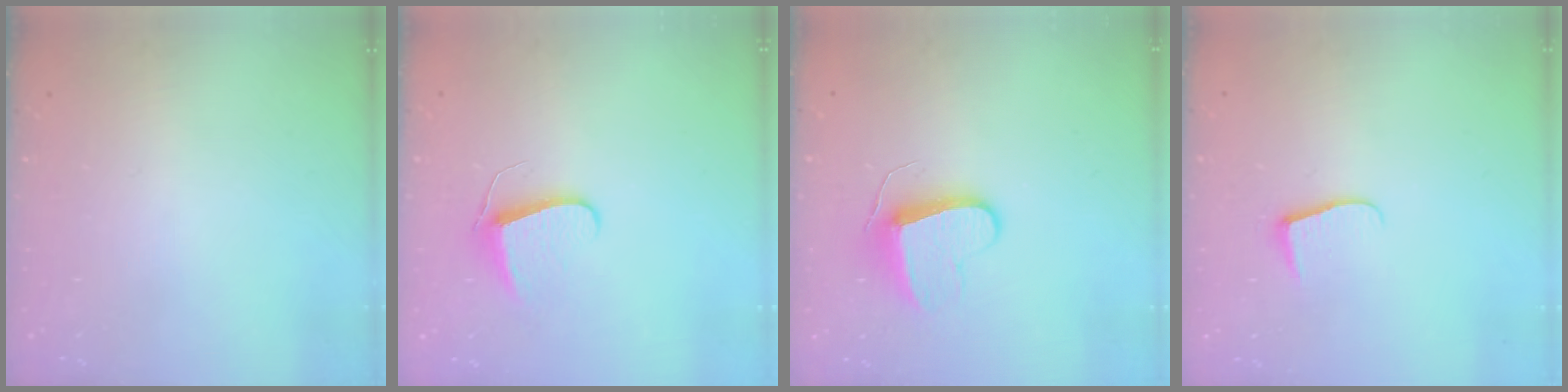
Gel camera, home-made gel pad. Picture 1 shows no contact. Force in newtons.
{"total": 7.3, "press": 7.2, "slide": 0.6}
{"total": 9.3, "press": 9.3, "slide": 0.5}
{"total": 5.5, "press": 5.5, "slide": 0.5}